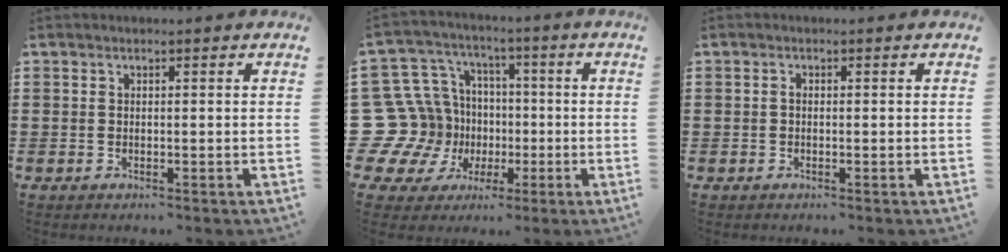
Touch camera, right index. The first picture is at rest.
{"total": 14.5, "force": [-2.0, 13.9, 3.6], "torque": [-0.151, -0.010, -0.001]}
{"total": 0.7, "force": [-0.2, 0.3, 0.5], "torque": [-0.012, -0.003, -0.004]}